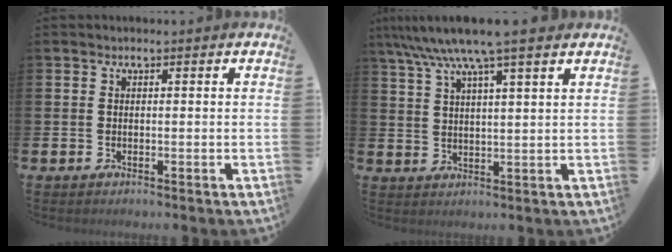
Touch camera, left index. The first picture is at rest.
{"total": 8.1, "force": [6.9, 0.1, 4.2], "torque": [-0.101, -0.021, 0.122]}